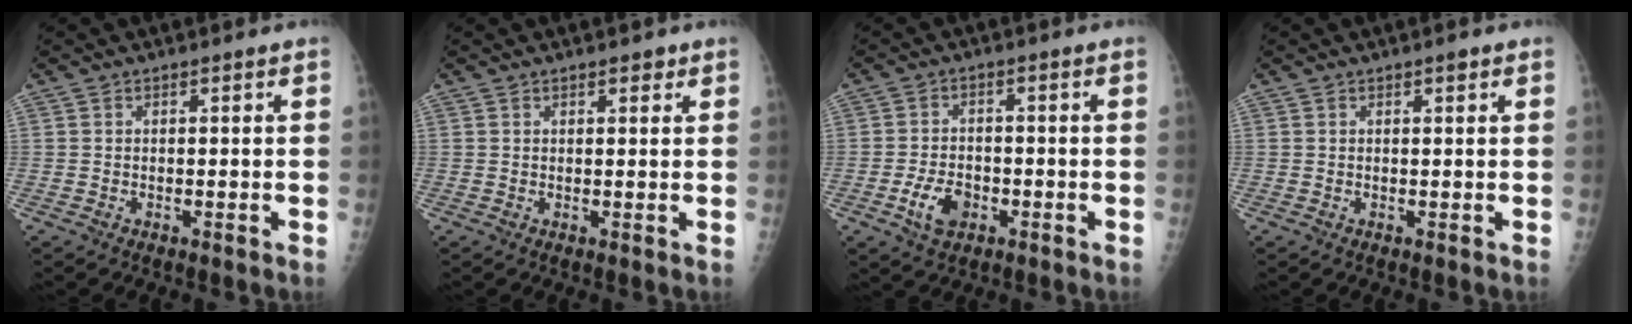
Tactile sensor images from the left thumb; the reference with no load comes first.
{"total": 1.7, "force": [1.1, 0.7, 1.1], "torque": [-0.007, -0.003, 0.012]}
{"total": 5.9, "force": [-2.5, 3.8, 3.8], "torque": [-0.064, 0.013, -0.041]}
{"total": 1.1, "force": [0.6, 0.3, 0.9], "torque": [-0.012, 0.001, 0.007]}